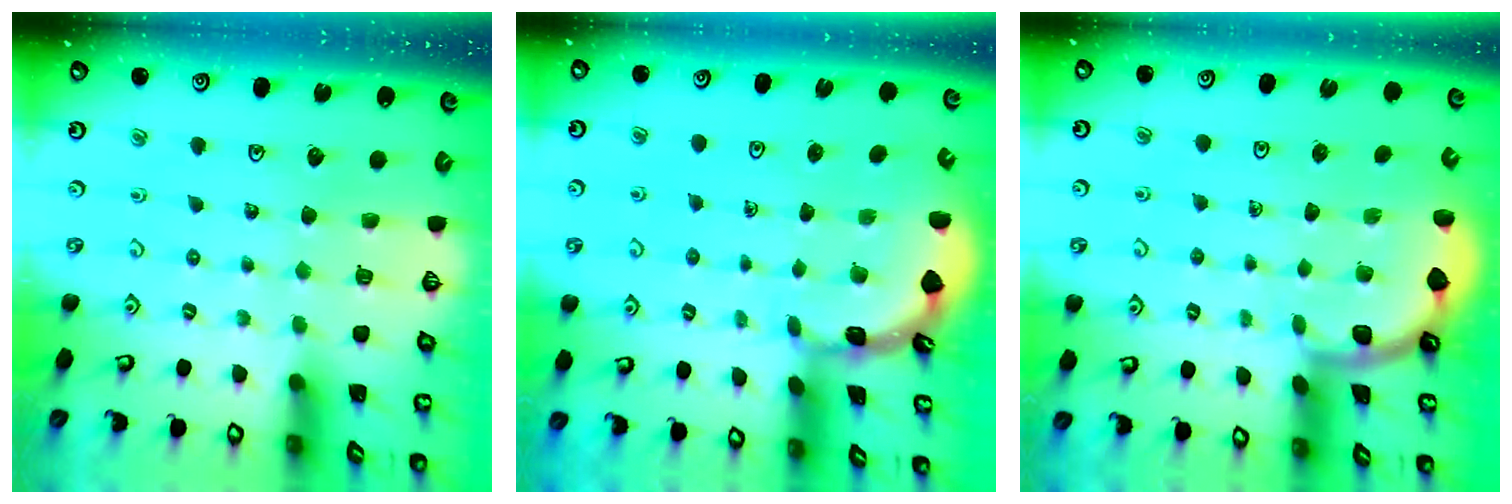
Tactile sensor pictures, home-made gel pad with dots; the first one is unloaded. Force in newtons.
{"total": 1.6, "press": 1.6, "slide": 0.1}
{"total": 1.7, "press": 1.7, "slide": 0.0}